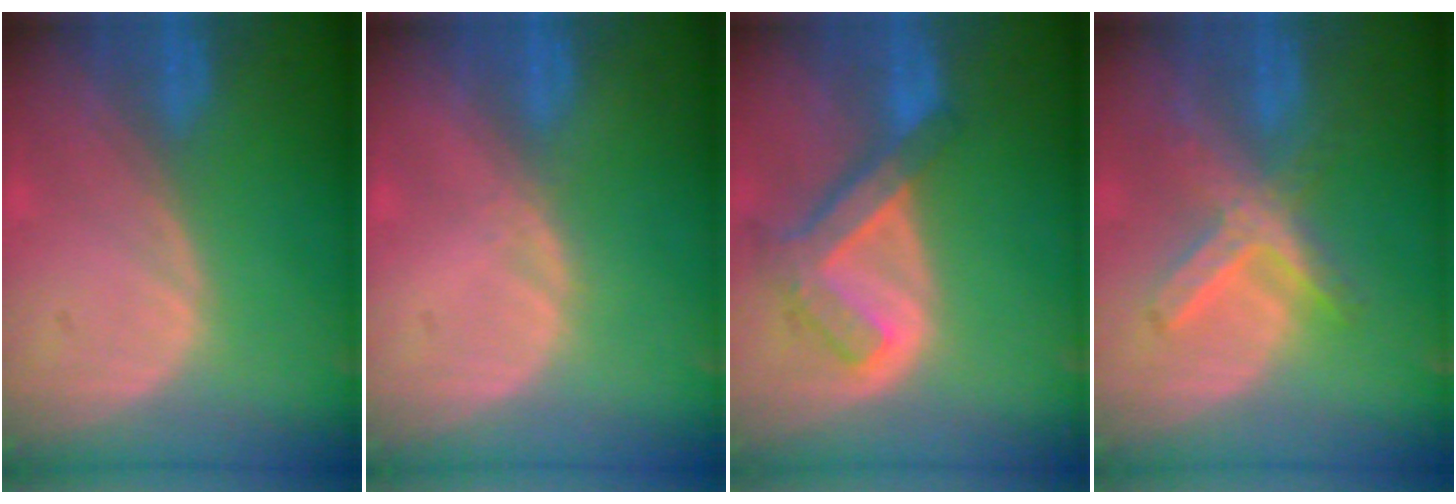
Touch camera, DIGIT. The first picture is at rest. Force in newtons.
{"total": 0.8, "press": 0.6, "slide": 0.5}
{"total": 7.5, "press": 6.5, "slide": 3.8}
{"total": 7.2, "press": 6.4, "slide": 3.5}